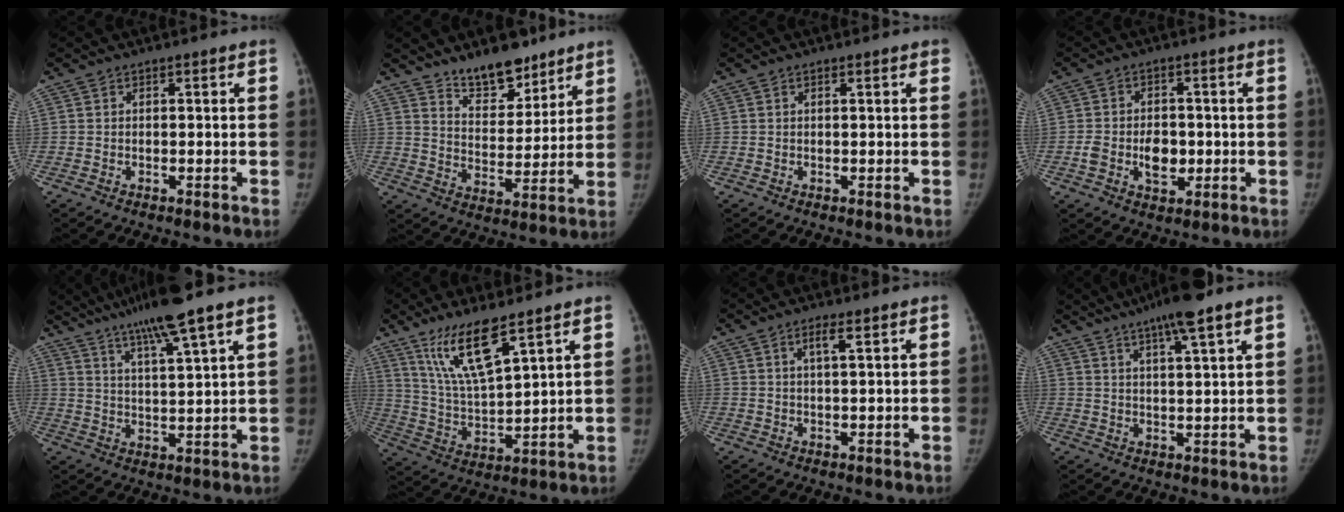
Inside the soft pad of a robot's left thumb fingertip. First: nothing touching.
{"total": 11.2, "force": [8.9, 4.9, 4.6], "torque": [-0.039, -0.069, 0.154]}
{"total": 1.7, "force": [1.2, 0.0, 1.2], "torque": [-0.012, 0.006, 0.013]}
{"total": 6.6, "force": [-1.1, 4.4, 4.7], "torque": [-0.062, 0.004, -0.014]}
{"total": 13.0, "force": [9.0, 0.2, 9.4], "torque": [-0.165, -0.027, 0.155]}
{"total": 12.6, "force": [8.3, 2.6, 9.2], "torque": [-0.171, -0.047, 0.176]}
{"total": 2.7, "force": [1.4, 0.2, 2.3], "torque": [-0.047, -0.004, 0.027]}
{"total": 10.1, "force": [6.6, 0.7, 7.6], "torque": [-0.120, -0.013, 0.104]}